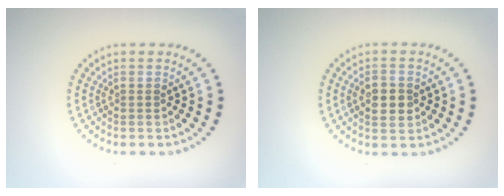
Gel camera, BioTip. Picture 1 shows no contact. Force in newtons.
{"total": 2.9, "press": 2.9, "slide": 0.1}